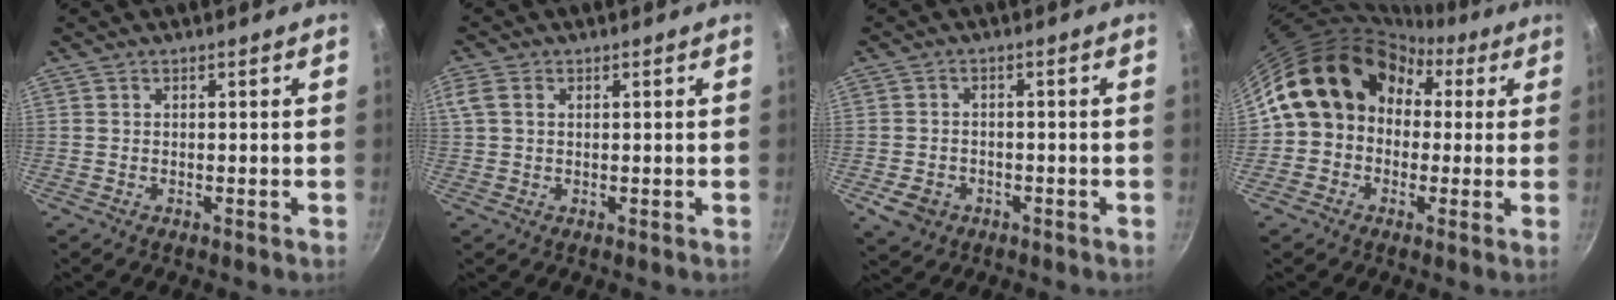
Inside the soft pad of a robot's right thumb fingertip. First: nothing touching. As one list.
[{"total": 3.1, "force": [0.9, 2.2, 2.0], "torque": [-0.041, 0.006, 0.017]}, {"total": 5.0, "force": [-2.0, 4.0, 2.3], "torque": [-0.040, 0.016, -0.025]}, {"total": 16.8, "force": [1.9, 14.1, 8.9], "torque": [-0.113, 0.056, 0.015]}]